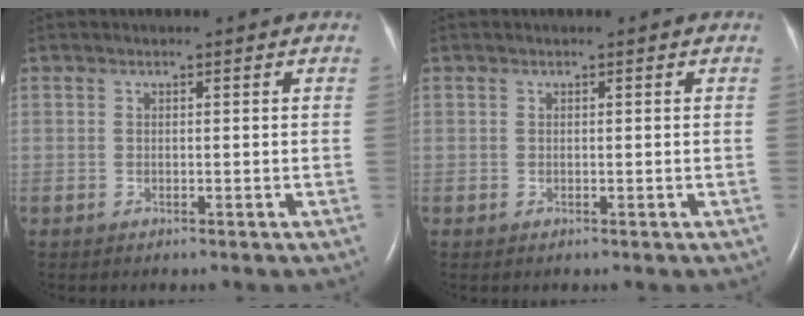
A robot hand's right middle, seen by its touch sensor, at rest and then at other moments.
{"total": 0.0}